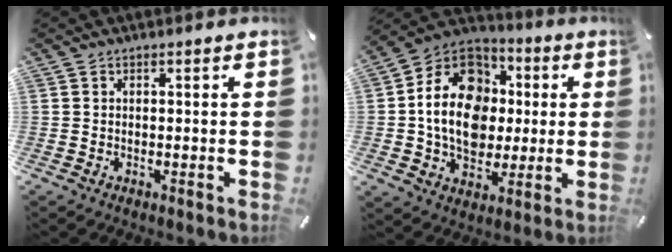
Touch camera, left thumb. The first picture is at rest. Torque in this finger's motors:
{"motor_torque": [1.56, 1.69, 2.06, -0.02, 0.26]}